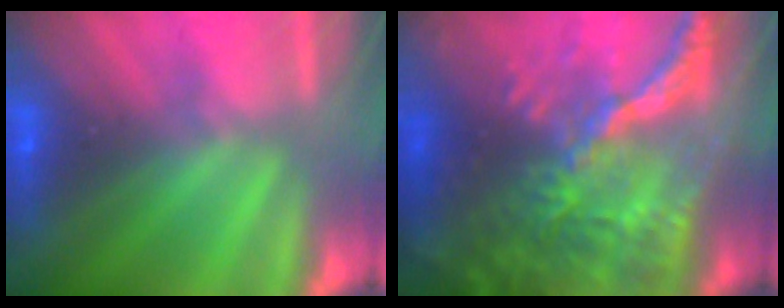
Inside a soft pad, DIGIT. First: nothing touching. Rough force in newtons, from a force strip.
{"total": 7.4}